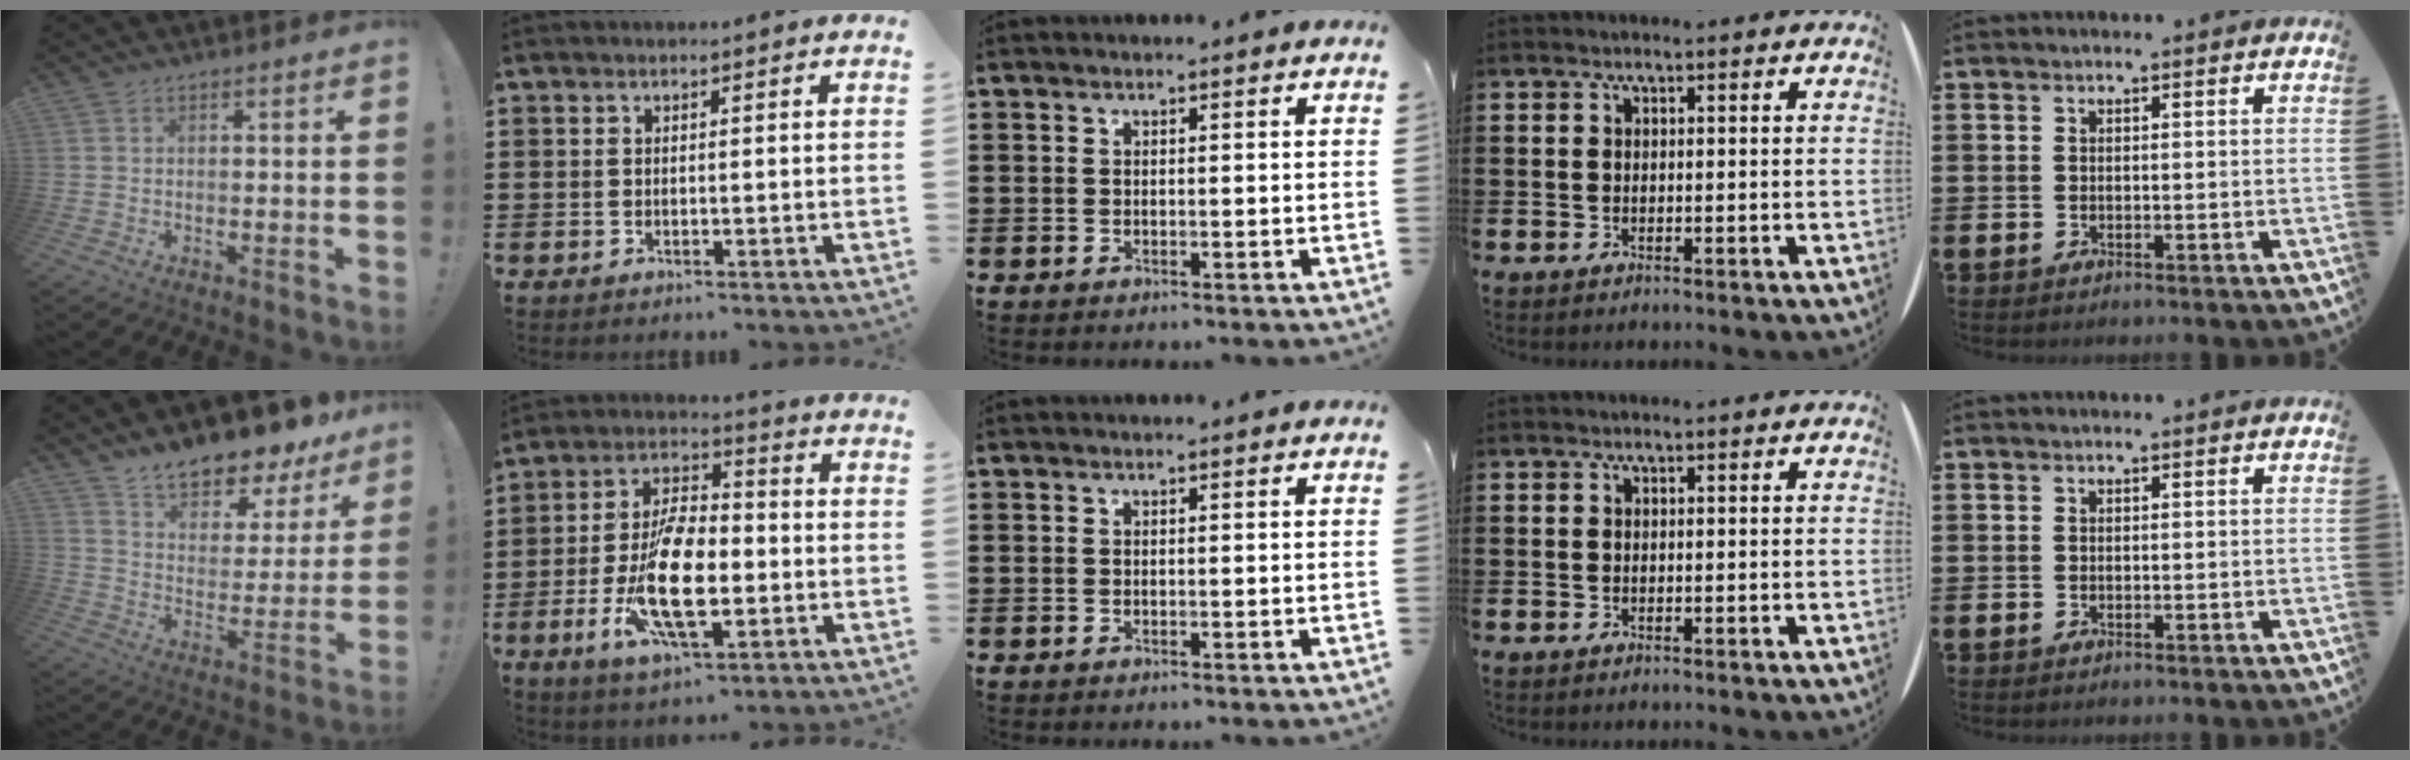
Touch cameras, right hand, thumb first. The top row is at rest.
{"thumb": {"total": 11.4, "force": [10.7, 2.7, 2.9], "torque": [-0.055, -0.101, 0.185]}, "index": {"total": 13.4, "force": [-3.3, 5.9, 11.5], "torque": [-0.247, -0.005, -0.059]}}